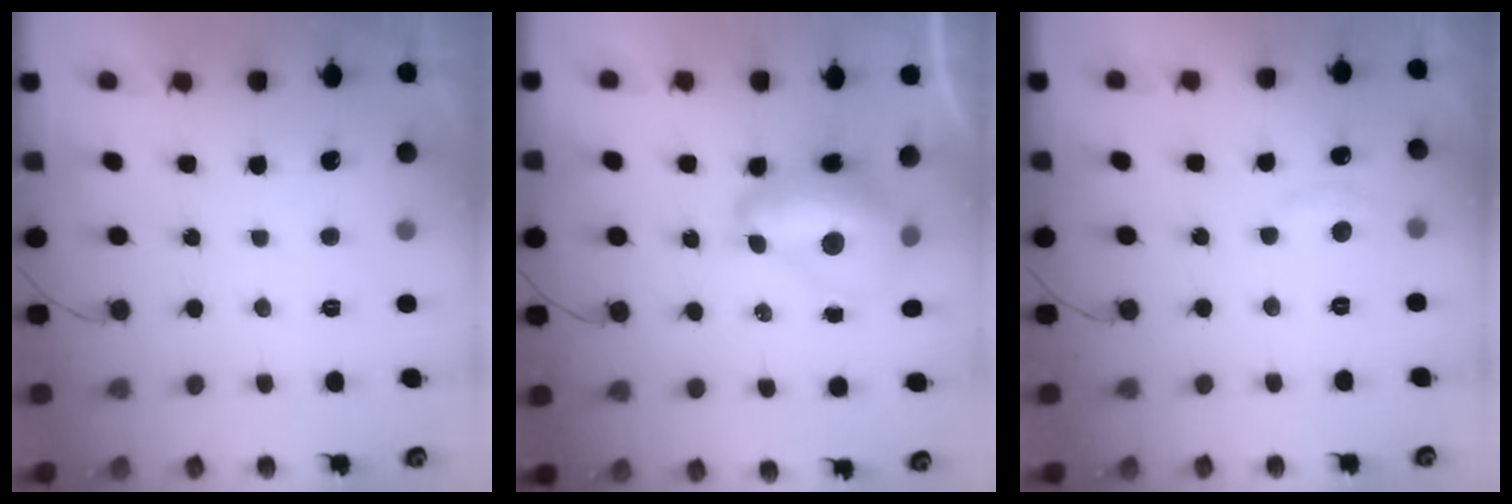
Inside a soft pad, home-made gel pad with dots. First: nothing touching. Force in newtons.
{"total": 12.7, "press": 12.7, "slide": 1.1}
{"total": 4.1, "press": 4.0, "slide": 0.6}